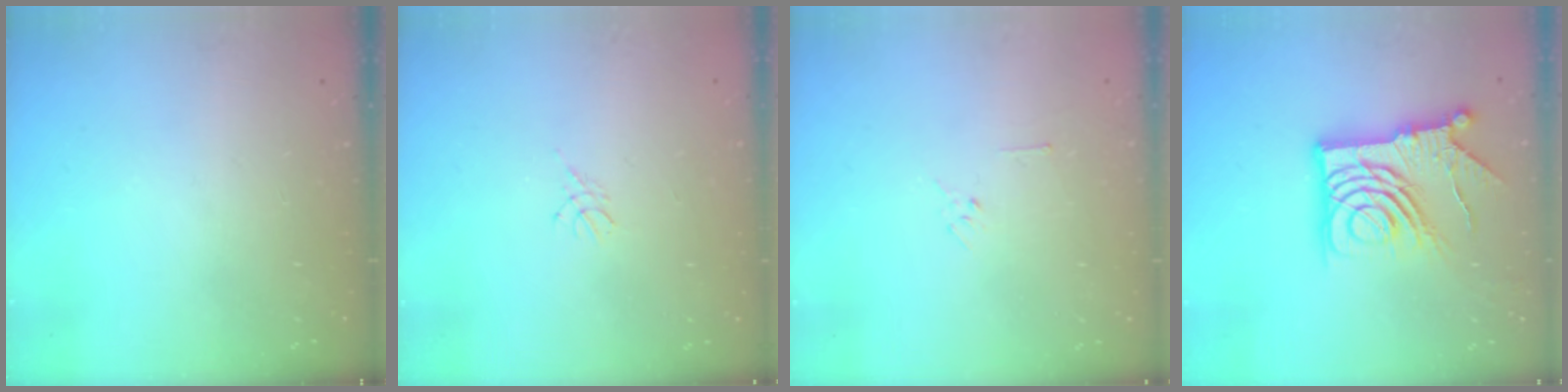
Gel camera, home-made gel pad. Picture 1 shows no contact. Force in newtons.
{"total": 3.0, "press": 2.9, "slide": 0.6}
{"total": 3.5, "press": 3.4, "slide": 0.8}
{"total": 15.4, "press": 15.3, "slide": 2.0}